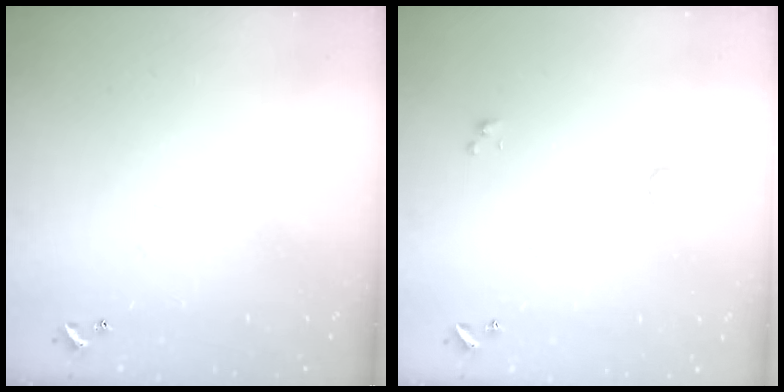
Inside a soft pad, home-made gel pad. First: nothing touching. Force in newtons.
{"total": 0.5, "press": 0.4, "slide": 0.3}